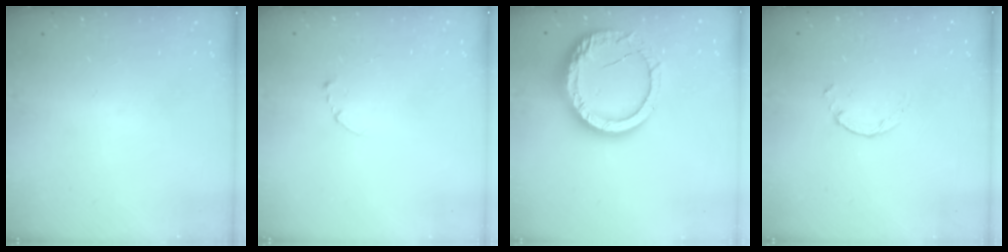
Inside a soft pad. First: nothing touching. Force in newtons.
{"total": 2.3, "press": 2.3, "slide": 0.2}
{"total": 16.5, "press": 16.5, "slide": 1.2}
{"total": 0.0}